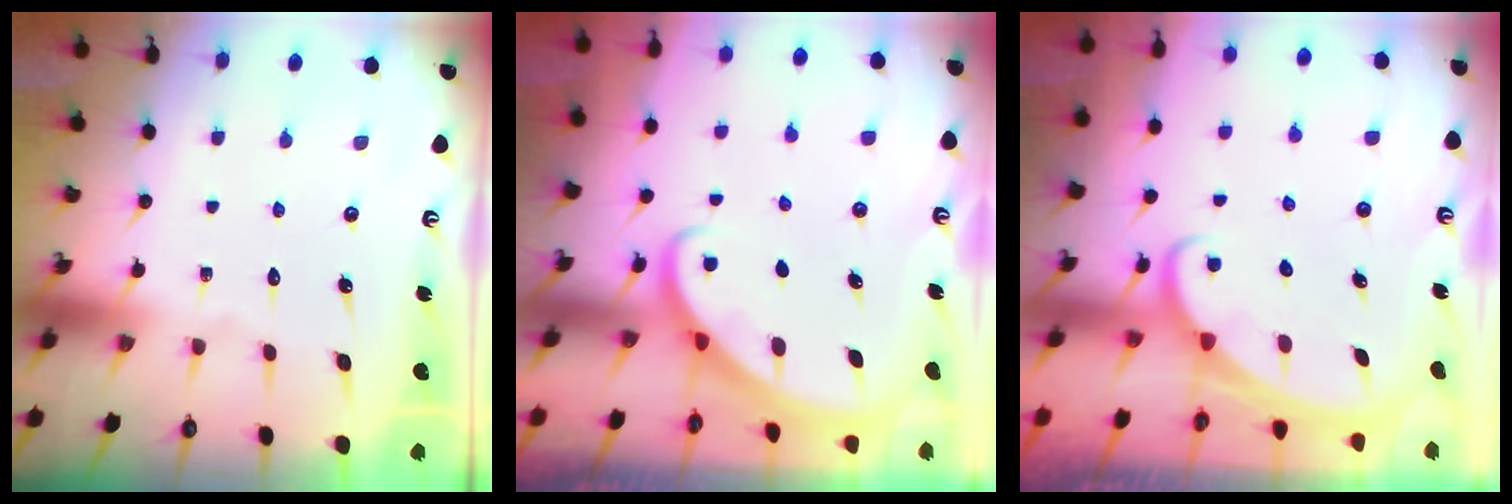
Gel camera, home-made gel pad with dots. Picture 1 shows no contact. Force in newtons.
{"total": 2.6, "press": 2.6, "slide": 0.2}
{"total": 1.6, "press": 1.6, "slide": 0.0}